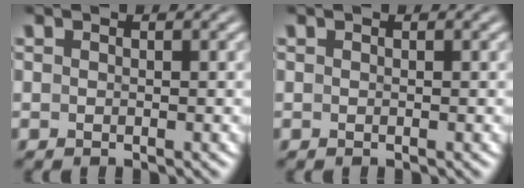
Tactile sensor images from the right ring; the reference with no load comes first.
{"total": 0.0}